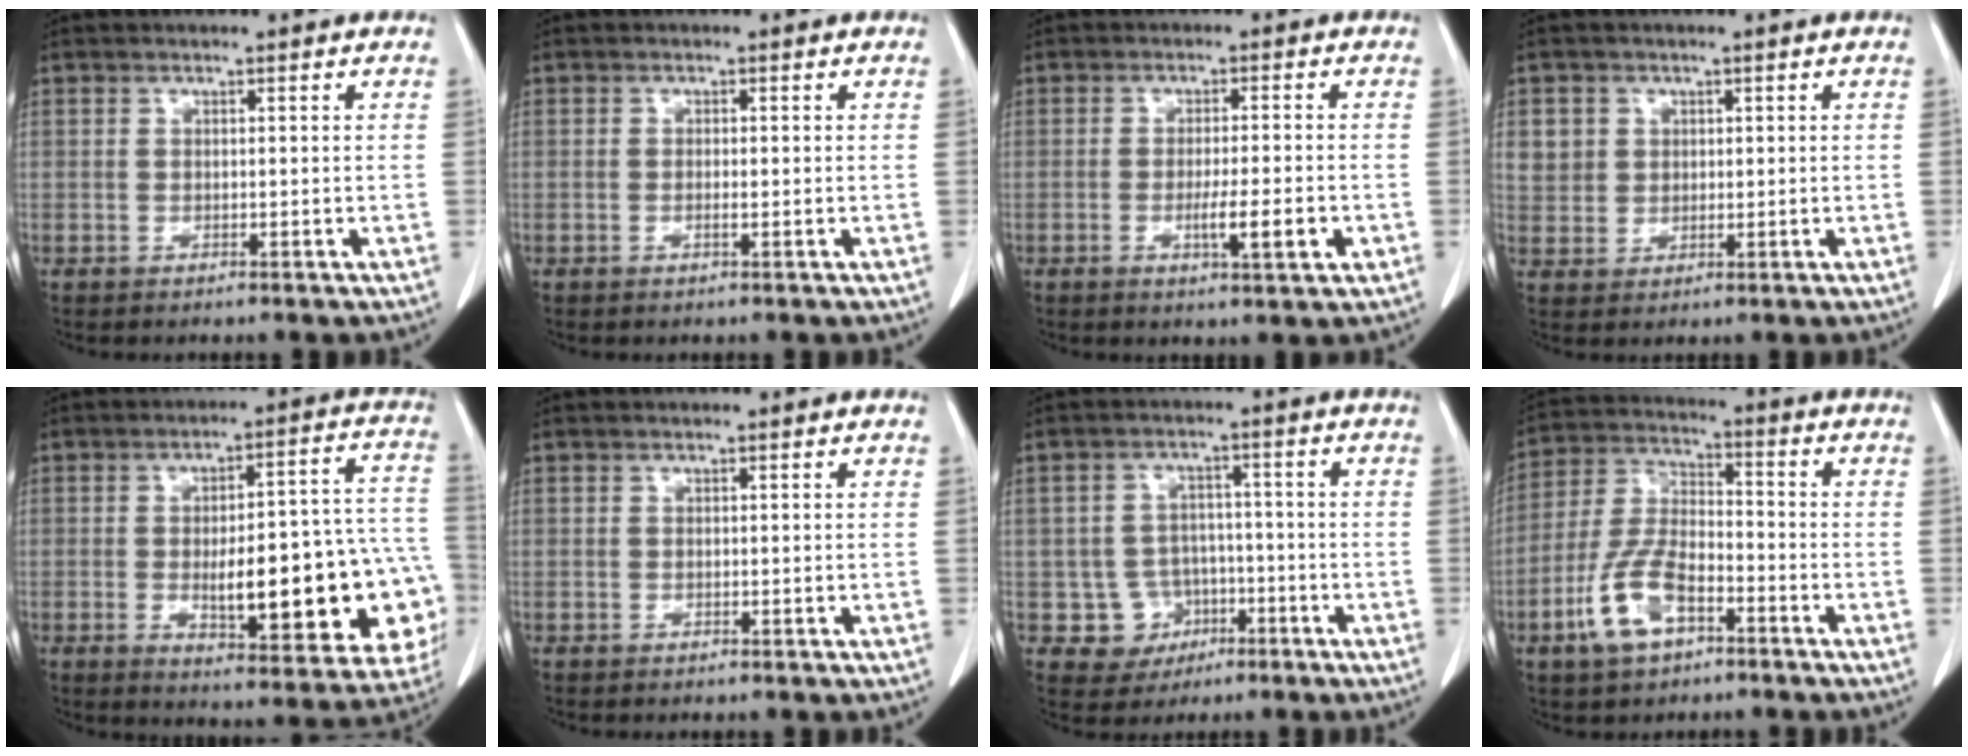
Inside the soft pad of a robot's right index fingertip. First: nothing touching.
{"total": 1.0, "force": [-0.2, 0.2, 0.9], "torque": [-0.019, -0.001, -0.003]}
{"total": 5.6, "force": [-1.7, 0.5, 5.3], "torque": [-0.086, -0.007, -0.024]}
{"total": 4.7, "force": [1.6, 4.4, 0.8], "torque": [-0.011, 0.005, 0.036]}
{"total": 22.0, "force": [-4.5, 6.2, 20.6], "torque": [-0.193, 0.034, -0.038]}
{"total": 0.0}
{"total": 6.2, "force": [-2.2, 5.7, 0.8], "torque": [-0.008, 0.013, -0.025]}
{"total": 10.4, "force": [-5.2, 4.6, 7.7], "torque": [-0.177, 0.006, -0.098]}